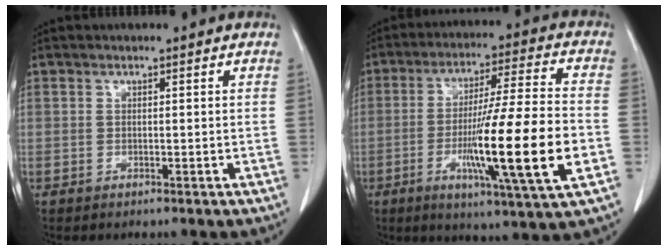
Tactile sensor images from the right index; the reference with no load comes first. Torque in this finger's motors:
{"motor_torque": [2.14, 0.00, 1.05, 0.21]}